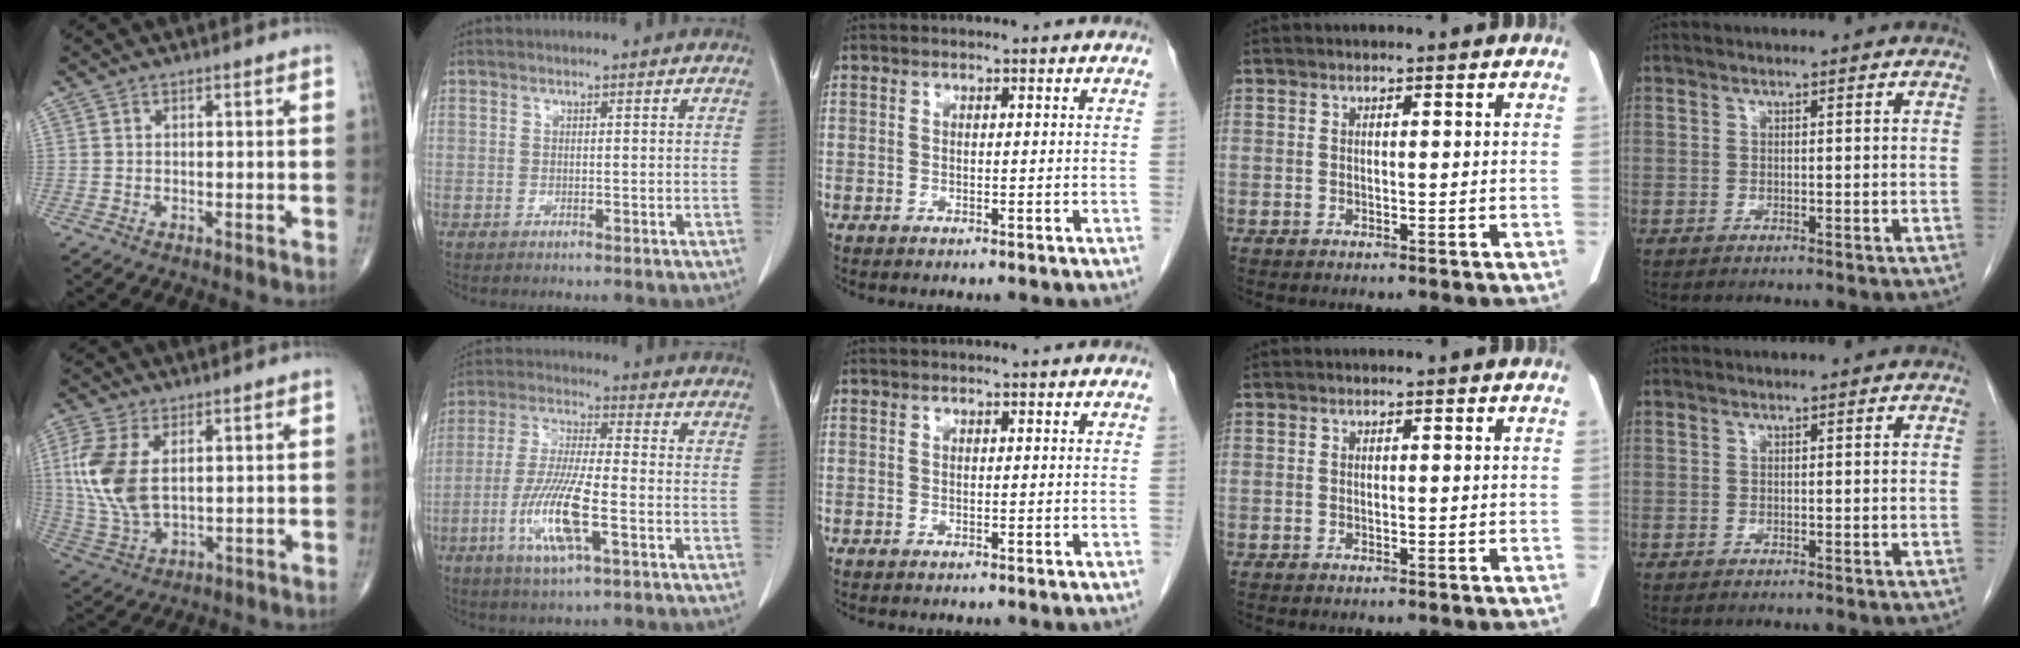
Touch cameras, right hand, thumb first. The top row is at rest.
{"thumb": {"total": 12.0, "force": [2.4, 6.6, 9.8], "torque": [-0.226, -0.007, 0.054]}, "index": {"total": 11.9, "force": [-4.2, 1.6, 11.0], "torque": [-0.224, -0.016, -0.079]}}